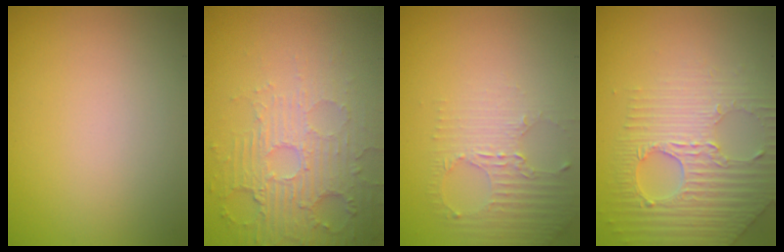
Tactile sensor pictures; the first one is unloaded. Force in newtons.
{"total": 5.6, "press": 3.5, "slide": 4.3}
{"total": 2.6, "press": 1.9, "slide": 1.9}
{"total": 4.2, "press": 4.1, "slide": 1.1}